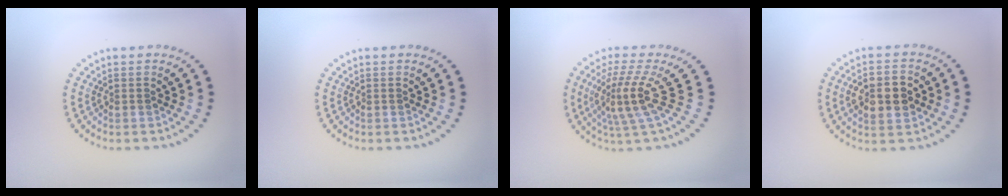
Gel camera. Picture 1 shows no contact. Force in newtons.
{"total": 0.0}
{"total": 4.3, "press": 3.2, "slide": 2.9}
{"total": 5.0, "press": 5.0, "slide": 0.2}